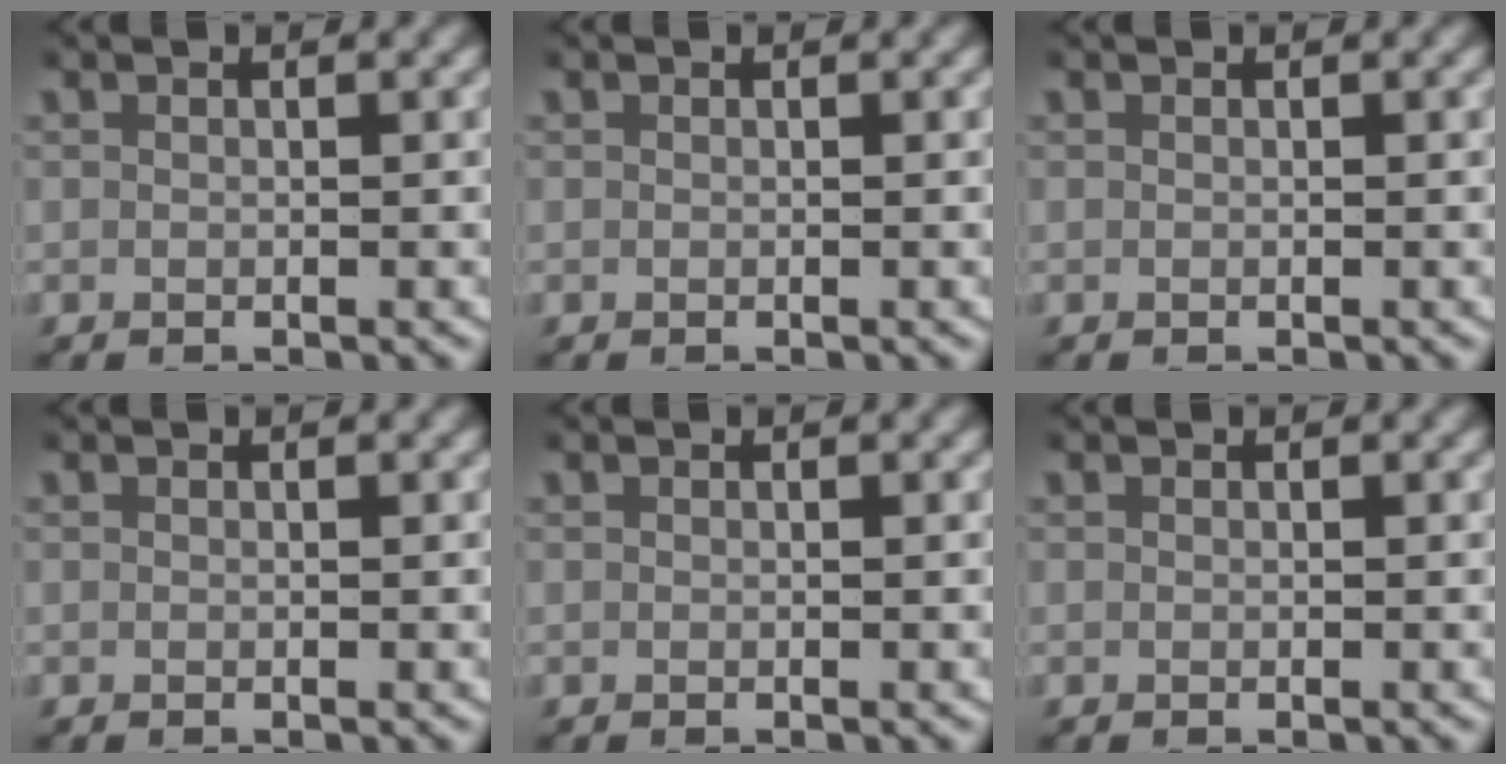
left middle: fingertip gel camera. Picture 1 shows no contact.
{"total": 0.0}
{"total": 0.0}
{"total": 0.0}
{"total": 0.0}
{"total": 0.0}